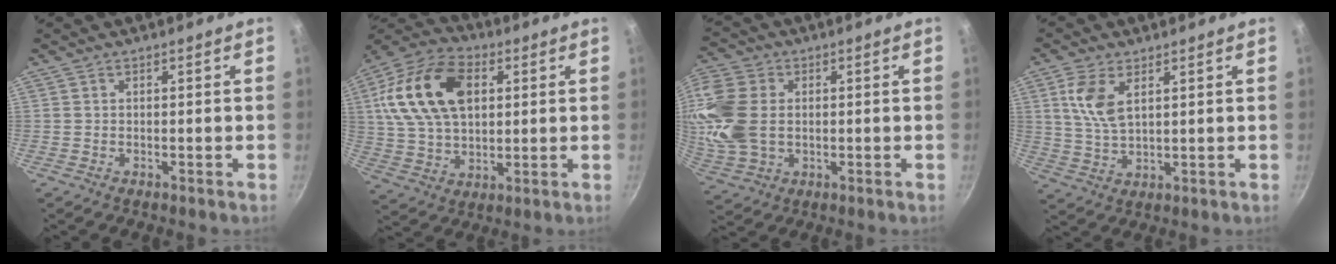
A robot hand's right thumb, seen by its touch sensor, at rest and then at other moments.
{"total": 20.2, "force": [4.8, 13.1, 14.7], "torque": [-0.257, 0.008, 0.079]}
{"total": 13.1, "force": [0.9, 9.4, 9.0], "torque": [-0.181, 0.000, 0.021]}
{"total": 7.5, "force": [2.8, 3.8, 5.8], "torque": [-0.111, -0.014, 0.059]}